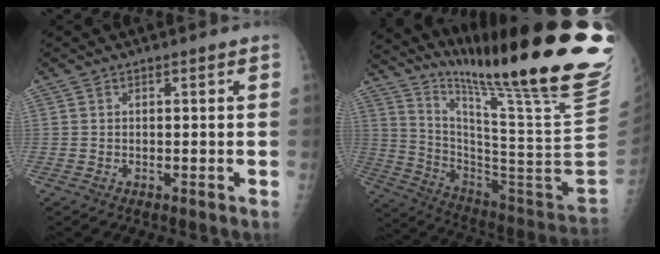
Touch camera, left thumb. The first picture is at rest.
{"total": 31.7, "force": [22.5, 1.4, 22.3], "torque": [-0.321, -0.148, 0.344]}